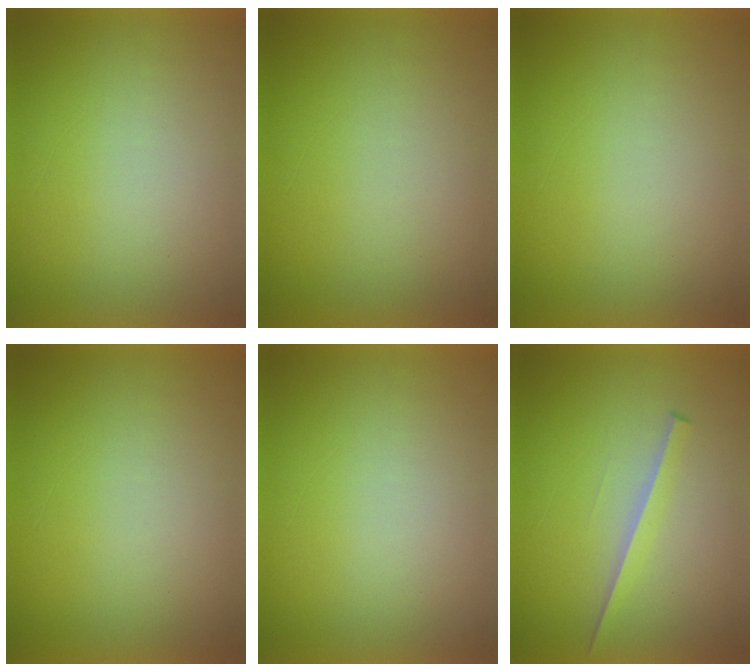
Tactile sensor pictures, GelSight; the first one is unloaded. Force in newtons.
{"total": 0.0}
{"total": 1.1}
{"total": 0.0}
{"total": 1.2}
{"total": 1.8}